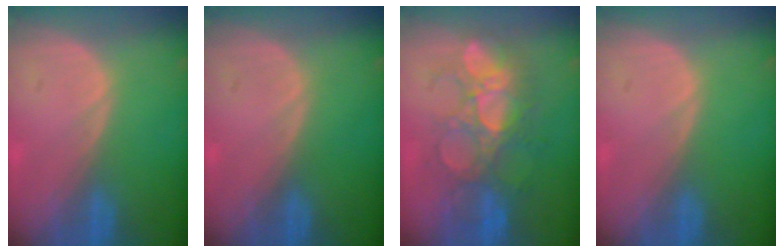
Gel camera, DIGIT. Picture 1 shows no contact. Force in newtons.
{"total": 0.0}
{"total": 9.1, "press": 8.8, "slide": 2.1}
{"total": 0.0}